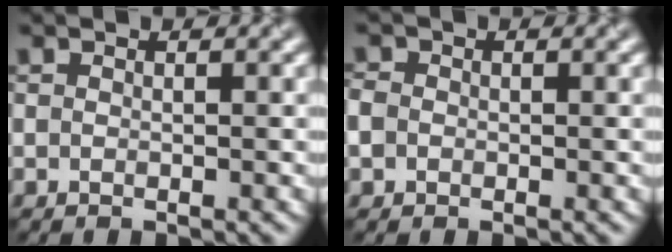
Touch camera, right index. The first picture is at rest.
{"total": 1.6, "force": [-0.3, 1.5, 0.6], "torque": [-0.012, -0.001, -0.006]}